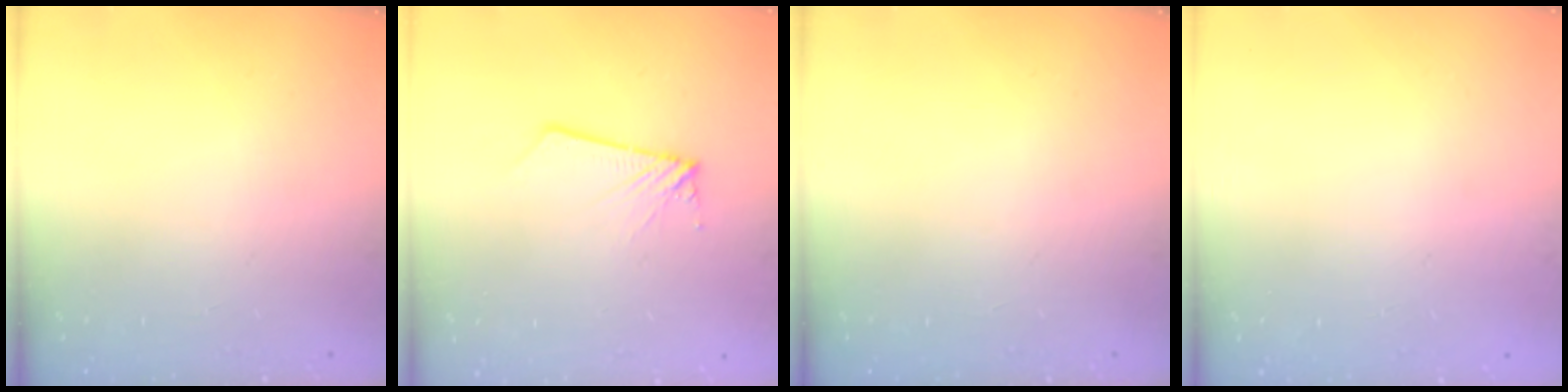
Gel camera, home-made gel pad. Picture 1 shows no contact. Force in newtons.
{"total": 2.2, "press": 2.2, "slide": 0.3}
{"total": 0.0}
{"total": 0.0}